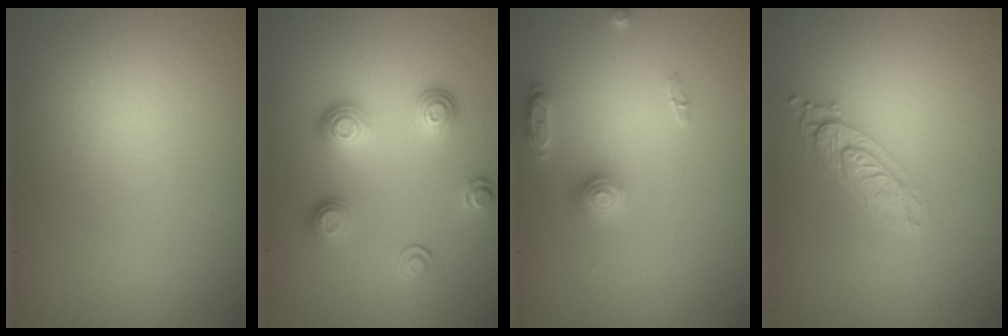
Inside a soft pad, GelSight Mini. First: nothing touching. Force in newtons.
{"total": 3.4, "press": 2.7, "slide": 2.0}
{"total": 2.5, "press": 2.5, "slide": 0.4}
{"total": 3.2, "press": 2.3, "slide": 2.2}